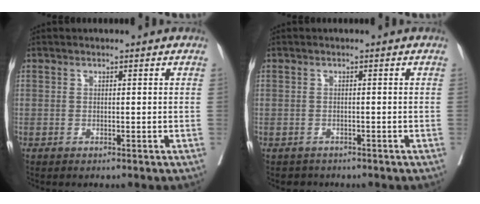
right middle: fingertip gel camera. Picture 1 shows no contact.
{"total": 1.7, "force": [-1.4, 0.9, -0.3], "torque": [-0.006, -0.002, -0.025]}